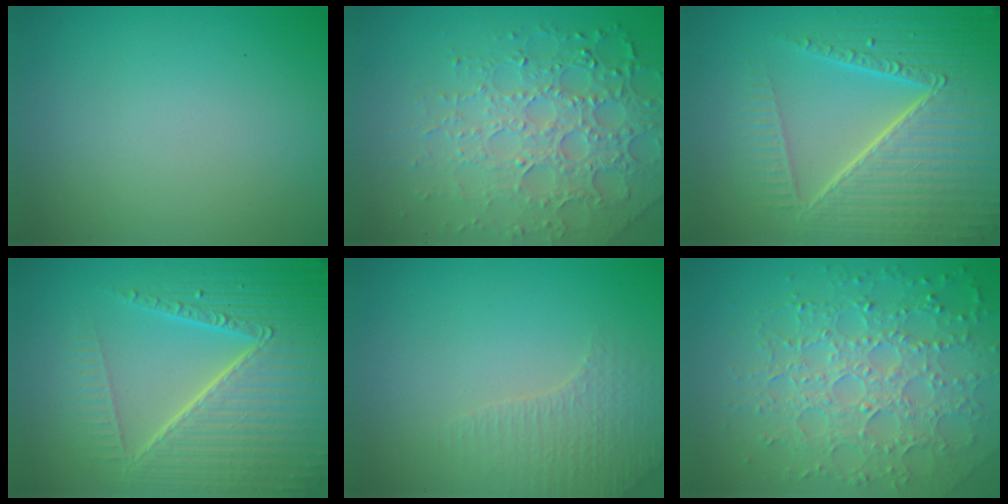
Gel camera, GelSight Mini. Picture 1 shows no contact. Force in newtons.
{"total": 6.4, "press": 4.9, "slide": 4.2}
{"total": 8.7, "press": 6.0, "slide": 6.3}
{"total": 9.0, "press": 6.0, "slide": 6.8}
{"total": 2.6, "press": 2.5, "slide": 0.5}
{"total": 7.2, "press": 5.2, "slide": 4.9}